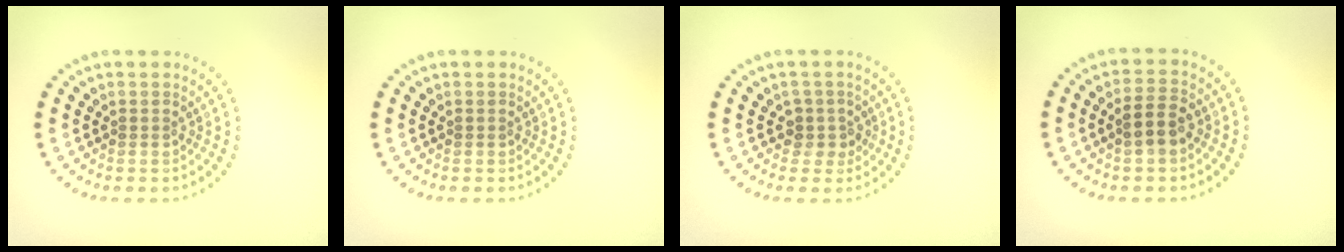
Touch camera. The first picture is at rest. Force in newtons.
{"total": 0.0}
{"total": 1.8, "press": 1.4, "slide": 1.1}
{"total": 2.9, "press": 2.8, "slide": 0.4}